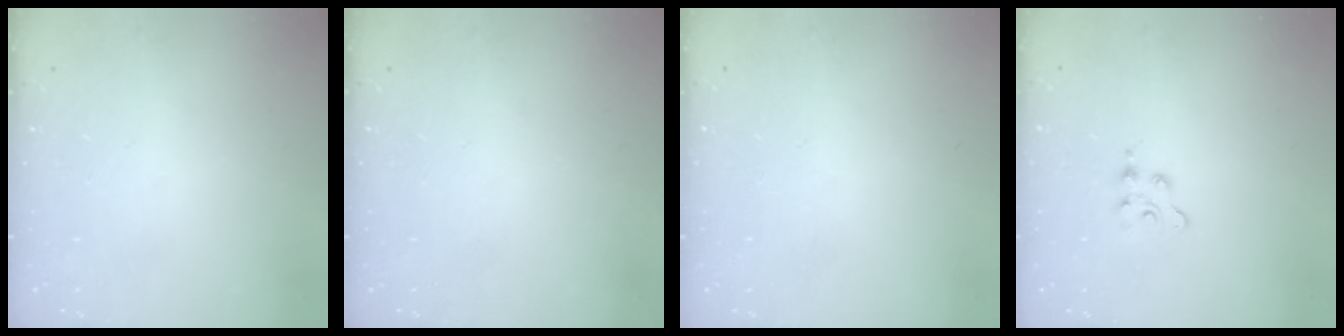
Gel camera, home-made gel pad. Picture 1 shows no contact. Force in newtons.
{"total": 0.0}
{"total": 0.6, "press": 0.5, "slide": 0.2}
{"total": 2.6, "press": 2.5, "slide": 0.4}